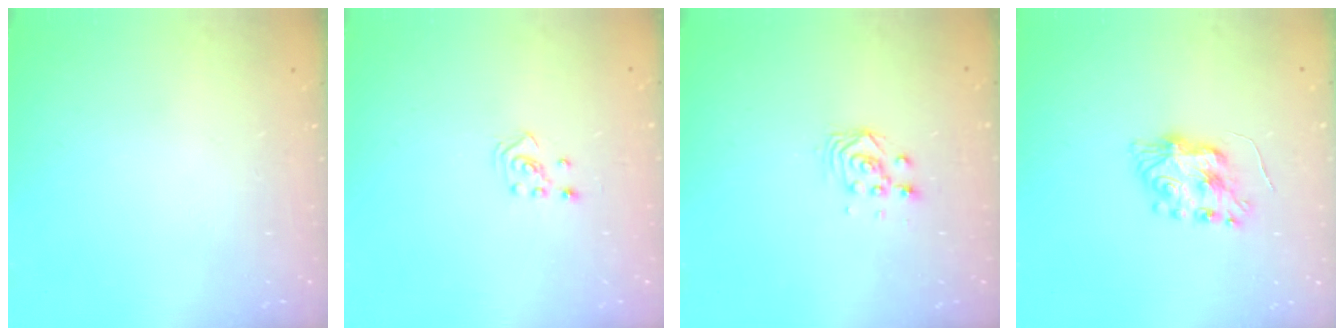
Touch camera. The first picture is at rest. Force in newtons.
{"total": 2.3, "press": 2.2, "slide": 0.8}
{"total": 3.0, "press": 3.0, "slide": 0.0}
{"total": 8.7, "press": 8.6, "slide": 0.6}